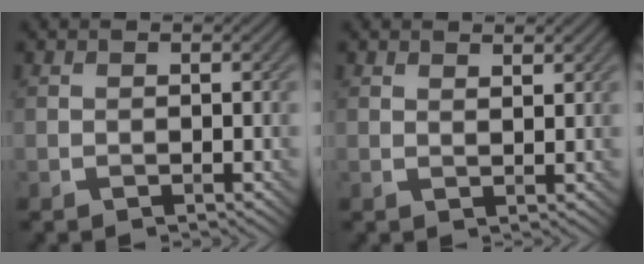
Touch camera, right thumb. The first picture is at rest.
{"total": 1.4, "force": [1.1, 0.3, 0.8], "torque": [-0.015, -0.004, 0.020]}